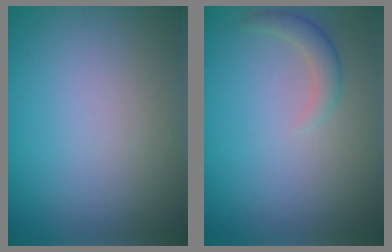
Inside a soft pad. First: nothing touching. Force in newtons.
{"total": 1.8, "press": 1.7, "slide": 0.2}